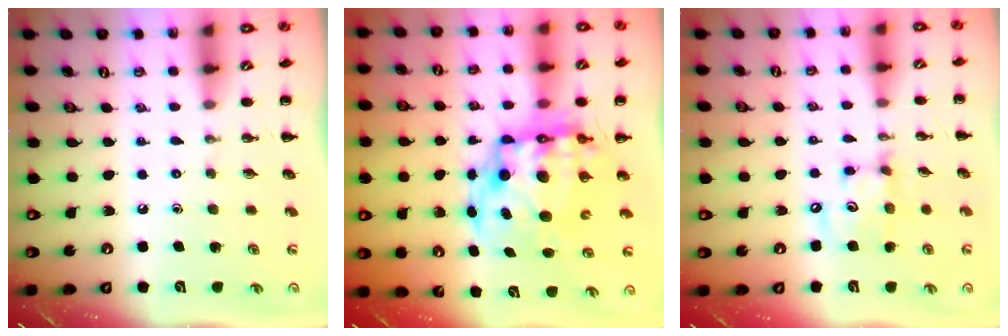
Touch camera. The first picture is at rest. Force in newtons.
{"total": 15.6, "press": 15.1, "slide": 3.9}
{"total": 8.1, "press": 8.1, "slide": 1.0}